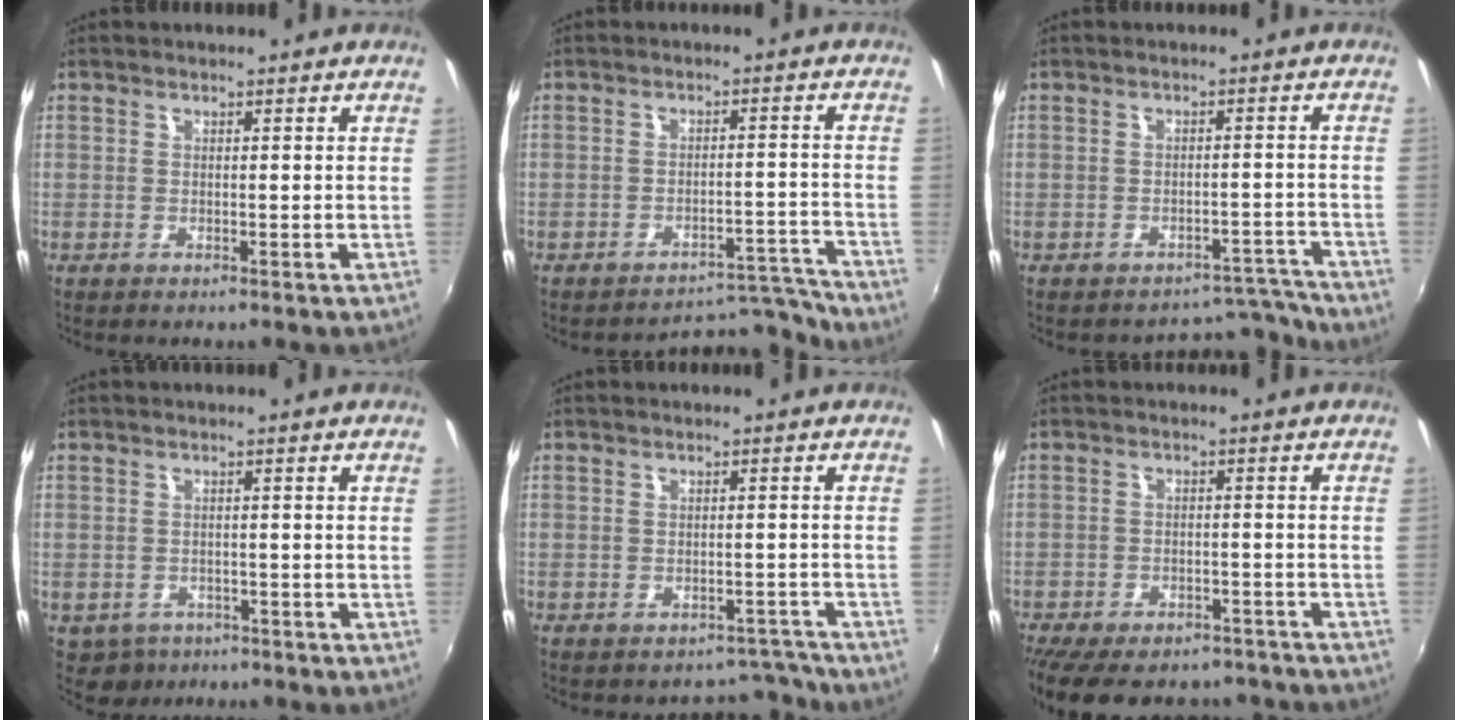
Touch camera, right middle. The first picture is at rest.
{"total": 8.0, "force": [-8.0, 0.0, -1.1], "torque": [0.019, 0.038, -0.113]}
{"total": 5.4, "force": [-5.2, 1.1, -1.0], "torque": [0.032, 0.029, -0.066]}
{"total": 4.1, "force": [-2.2, 3.3, 1.2], "torque": [-0.032, -0.007, -0.028]}
{"total": 3.9, "force": [-3.6, 1.4, -0.5], "torque": [0.023, 0.020, -0.044]}
{"total": 17.3, "force": [-14.3, 6.9, 7.0], "torque": [-0.155, -0.009, -0.192]}